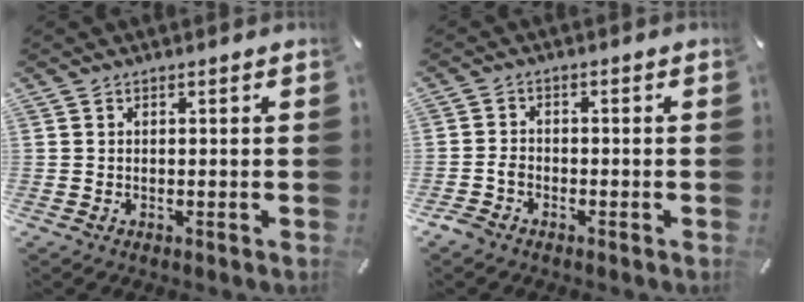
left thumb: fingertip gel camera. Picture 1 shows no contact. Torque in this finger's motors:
{"motor_torque": [0.91, 0.99, -0.06, 0.13, 0.00]}